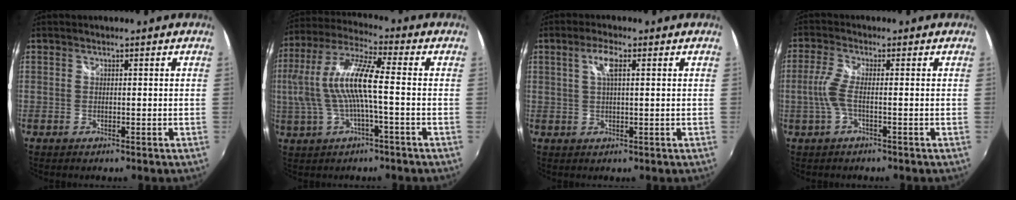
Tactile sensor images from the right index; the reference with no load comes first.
{"total": 12.8, "force": [-0.5, 2.5, 12.5], "torque": [-0.239, 0.007, -0.004]}
{"total": 3.7, "force": [1.2, 1.0, 3.4], "torque": [-0.064, 0.007, 0.022]}
{"total": 4.3, "force": [-1.1, 0.5, 4.1], "torque": [-0.101, -0.002, -0.019]}